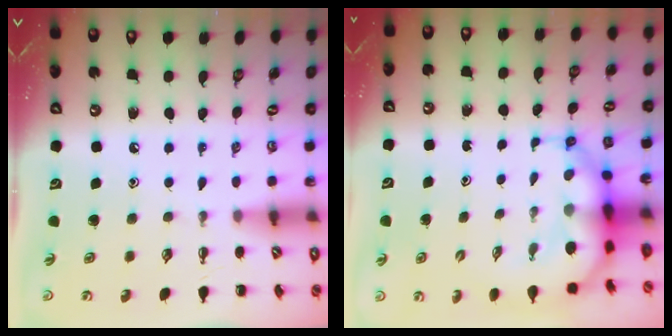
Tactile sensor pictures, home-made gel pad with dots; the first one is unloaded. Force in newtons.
{"total": 7.6, "press": 7.1, "slide": 2.5}